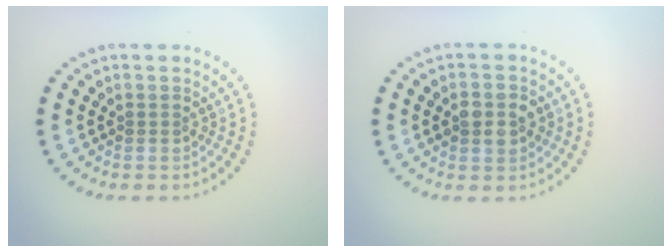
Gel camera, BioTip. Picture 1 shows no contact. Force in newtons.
{"total": 2.9, "press": 2.9, "slide": 0.0}